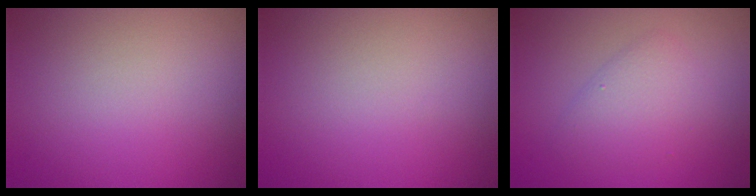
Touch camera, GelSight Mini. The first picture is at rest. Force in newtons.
{"total": 0.0}
{"total": 2.9, "press": 2.9, "slide": 0.2}